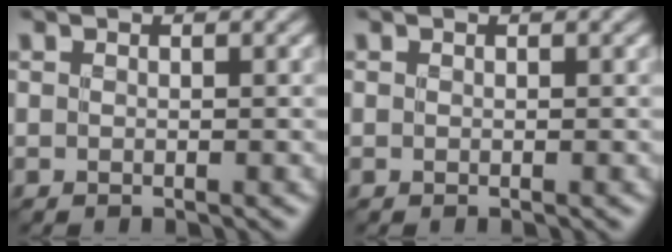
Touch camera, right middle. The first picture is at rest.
{"total": 0.0}